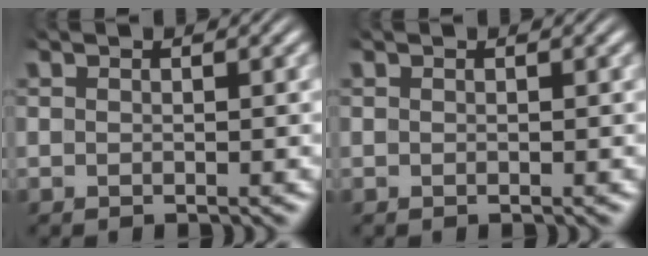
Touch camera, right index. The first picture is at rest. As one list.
[{"total": 0.0}]